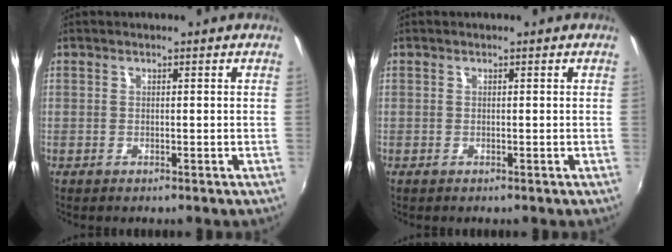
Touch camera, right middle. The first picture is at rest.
{"total": 0.0}